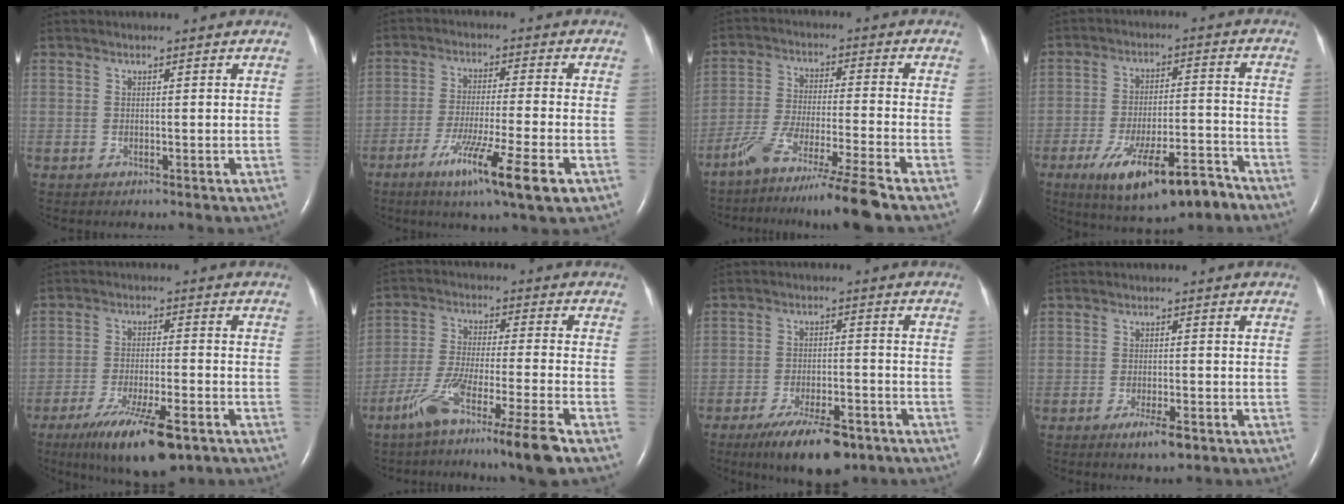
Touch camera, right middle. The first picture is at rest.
{"total": 11.8, "force": [-5.9, -0.3, 10.2], "torque": [-0.182, -0.033, -0.099]}
{"total": 10.3, "force": [-8.1, -1.5, 6.3], "torque": [-0.111, -0.036, -0.144]}
{"total": 14.3, "force": [-9.1, 3.6, 10.4], "torque": [-0.163, -0.006, -0.141]}
{"total": 12.7, "force": [-7.9, 2.6, 9.6], "torque": [-0.164, -0.026, -0.126]}
{"total": 13.0, "force": [-8.5, -1.0, 9.8], "torque": [-0.188, -0.037, -0.152]}
{"total": 11.1, "force": [-7.7, 3.5, 7.3], "torque": [-0.121, -0.012, -0.122]}
{"total": 4.0, "force": [-2.4, 0.8, 3.1], "torque": [-0.057, -0.006, -0.036]}